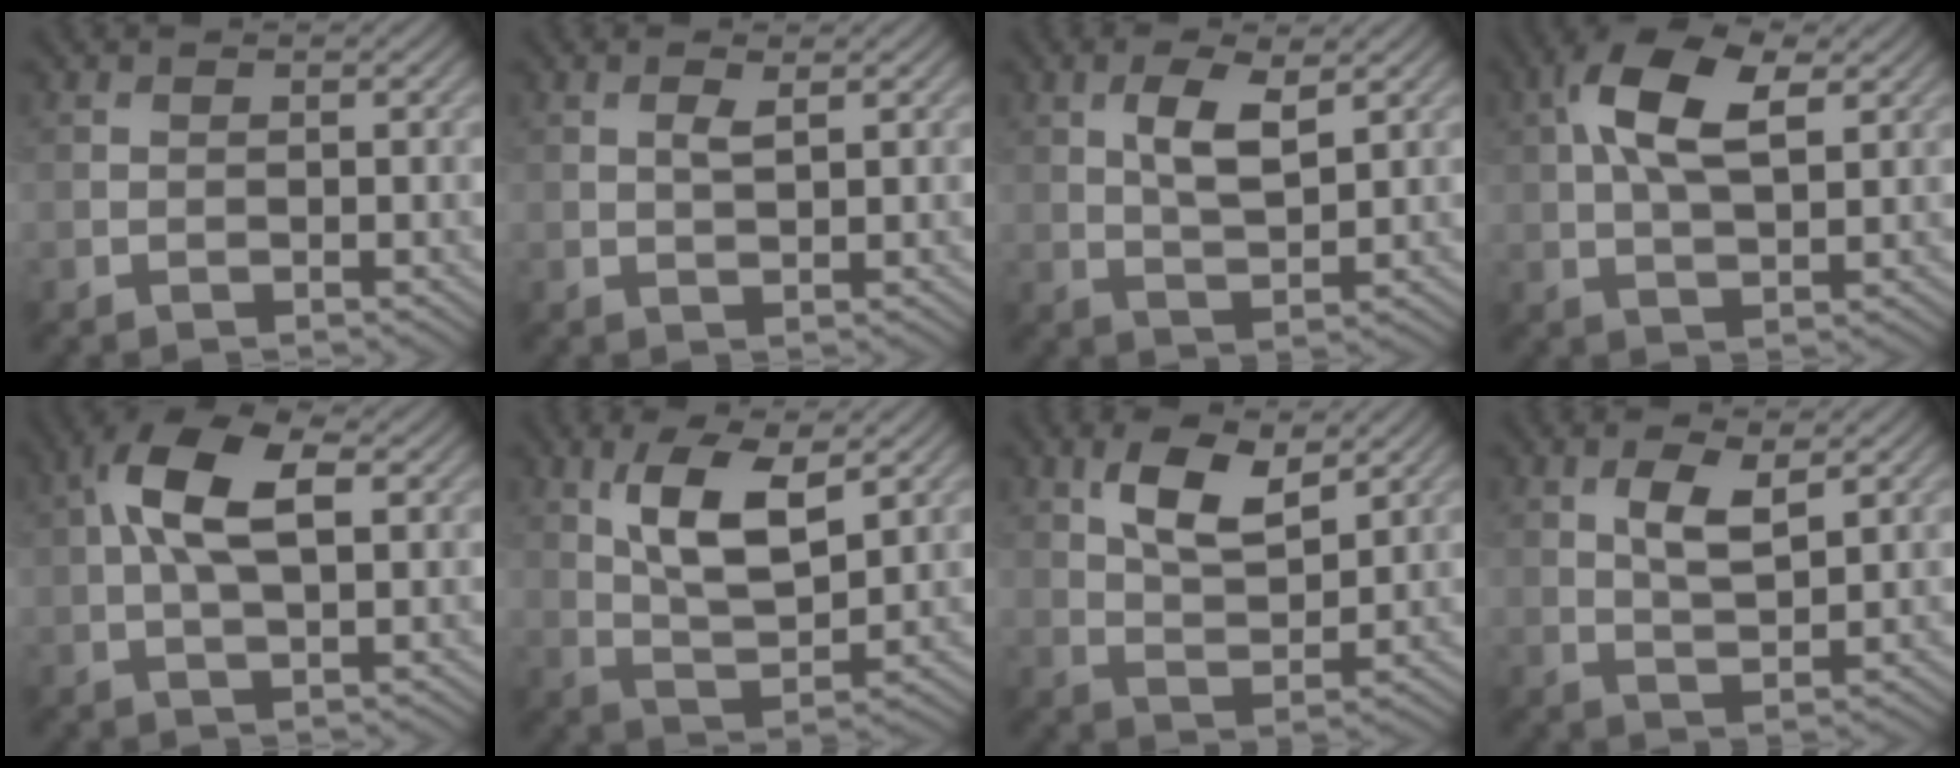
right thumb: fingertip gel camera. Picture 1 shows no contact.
{"total": 1.6, "force": [0.7, 0.4, 1.4], "torque": [-0.031, -0.001, 0.015]}
{"total": 5.4, "force": [1.9, 1.9, 4.6], "torque": [-0.099, -0.003, 0.038]}
{"total": 9.5, "force": [2.8, 4.4, 7.9], "torque": [-0.171, 0.015, 0.046]}
{"total": 8.9, "force": [1.9, 4.0, 7.7], "torque": [-0.160, 0.017, 0.026]}
{"total": 9.2, "force": [3.6, 3.6, 7.6], "torque": [-0.157, 0.002, 0.070]}
{"total": 7.8, "force": [4.0, 3.3, 5.8], "torque": [-0.117, 0.001, 0.078]}
{"total": 4.7, "force": [1.9, 1.7, 4.0], "torque": [-0.088, -0.004, 0.038]}